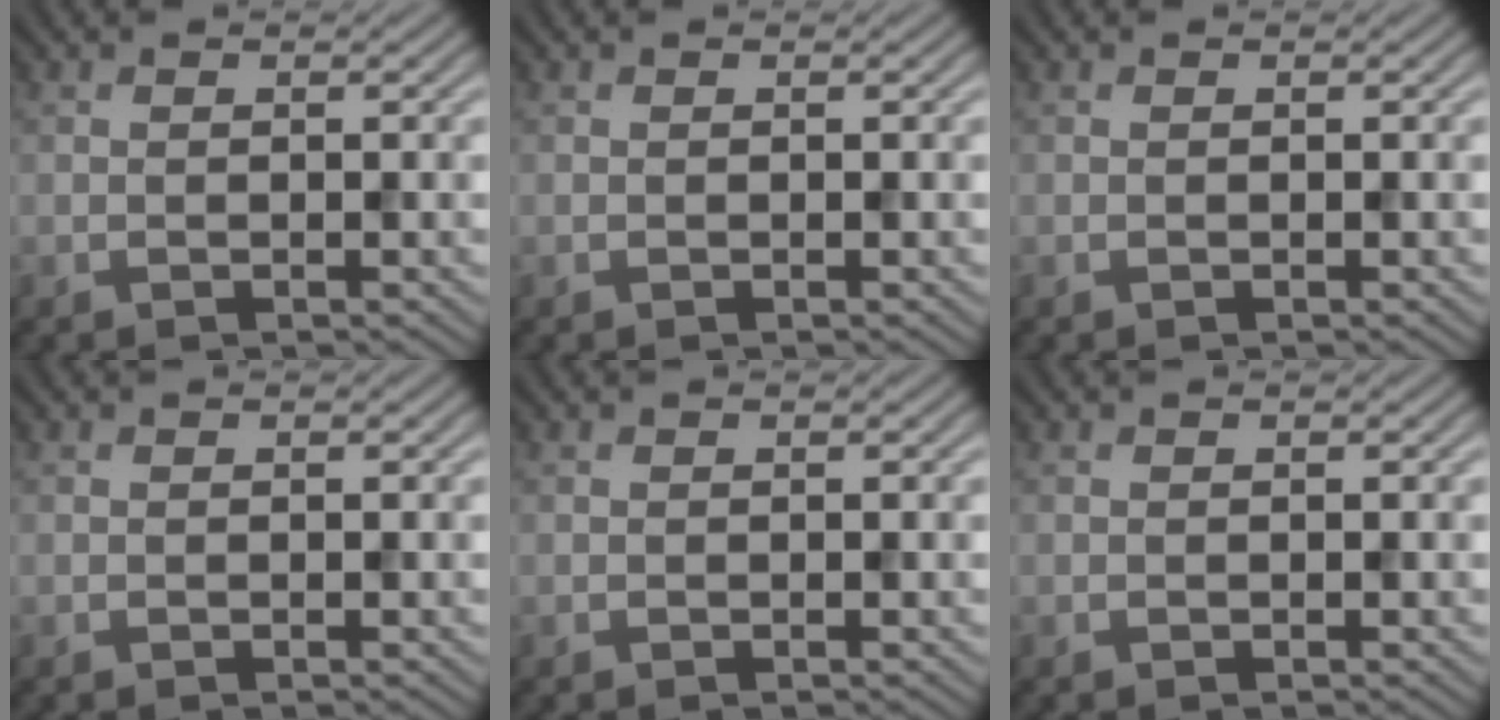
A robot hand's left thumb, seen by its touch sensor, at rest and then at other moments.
{"total": 0.0}
{"total": 0.0}
{"total": 0.0}
{"total": 0.0}
{"total": 0.0}